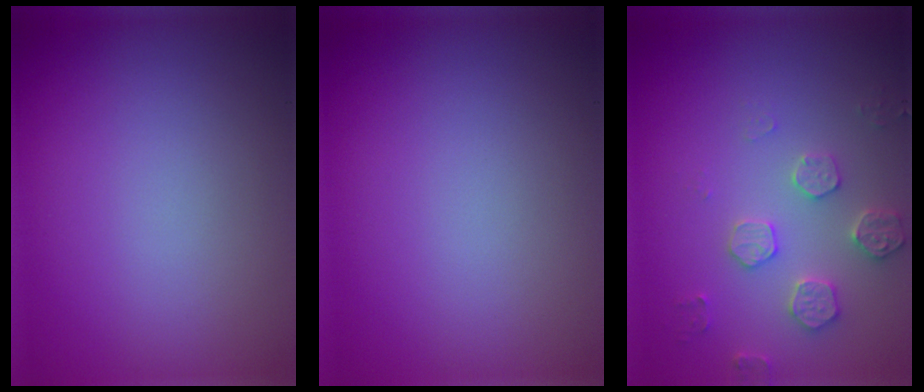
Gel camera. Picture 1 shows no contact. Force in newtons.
{"total": 0.0}
{"total": 2.7, "press": 2.7, "slide": 0.5}